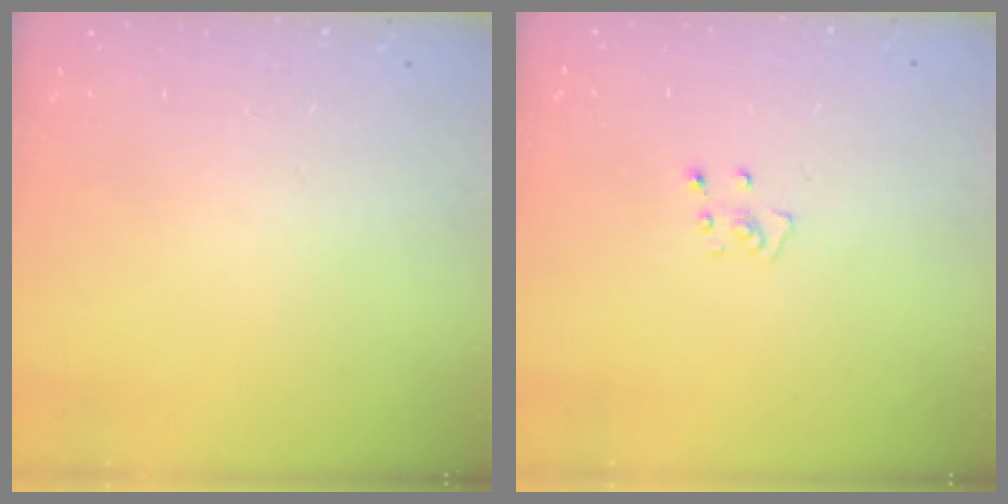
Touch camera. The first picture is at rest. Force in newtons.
{"total": 2.8, "press": 2.8, "slide": 0.2}